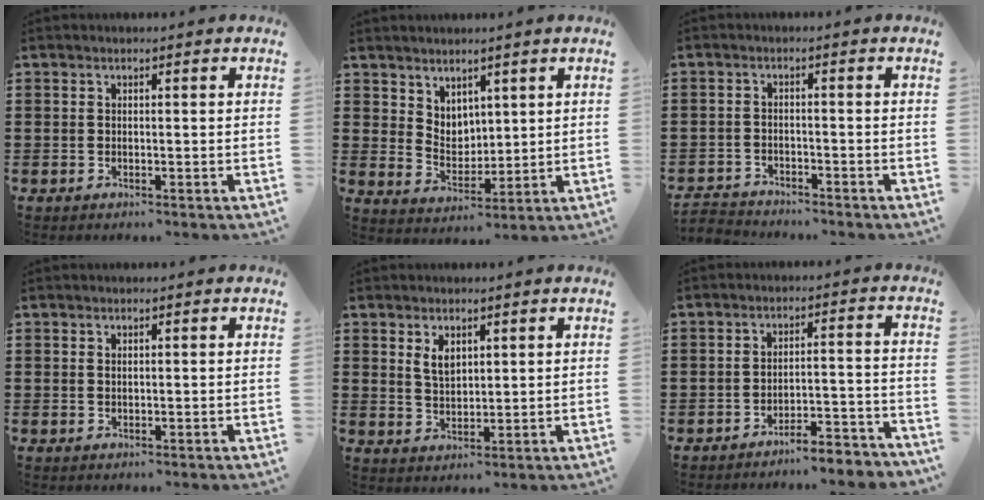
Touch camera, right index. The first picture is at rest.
{"total": 4.6, "force": [3.5, 2.8, 0.5], "torque": [-0.025, -0.002, 0.067]}
{"total": 2.4, "force": [-2.3, 0.4, -0.2], "torque": [-0.005, 0.000, -0.052]}
{"total": 0.5, "force": [0.2, 0.3, 0.3], "torque": [-0.007, 0.001, 0.005]}
{"total": 3.2, "force": [1.7, 1.8, 2.0], "torque": [-0.037, 0.001, 0.030]}
{"total": 4.3, "force": [-4.2, 0.0, 0.9], "torque": [-0.020, -0.001, -0.088]}